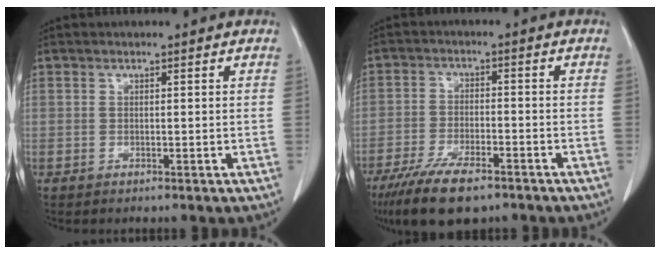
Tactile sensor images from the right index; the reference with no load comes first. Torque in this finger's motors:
{"motor_torque": [-0.02, -0.19, 0.06, -0.02]}